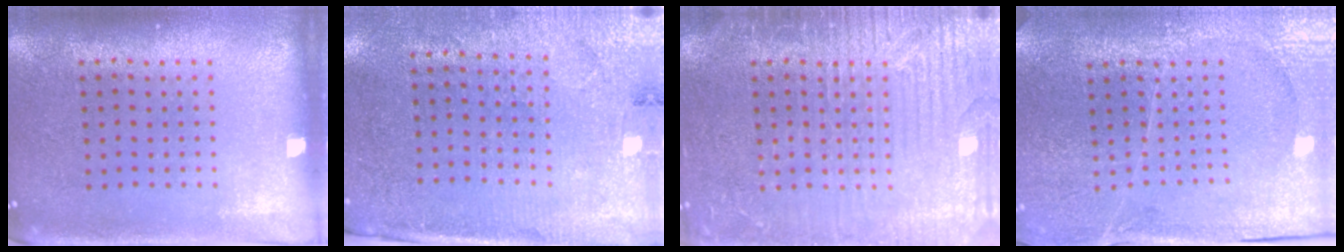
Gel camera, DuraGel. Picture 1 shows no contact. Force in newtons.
{"total": 2.8, "press": 2.6, "slide": 1.2}
{"total": 5.5, "press": 5.4, "slide": 0.7}
{"total": 3.7, "press": 3.5, "slide": 1.2}